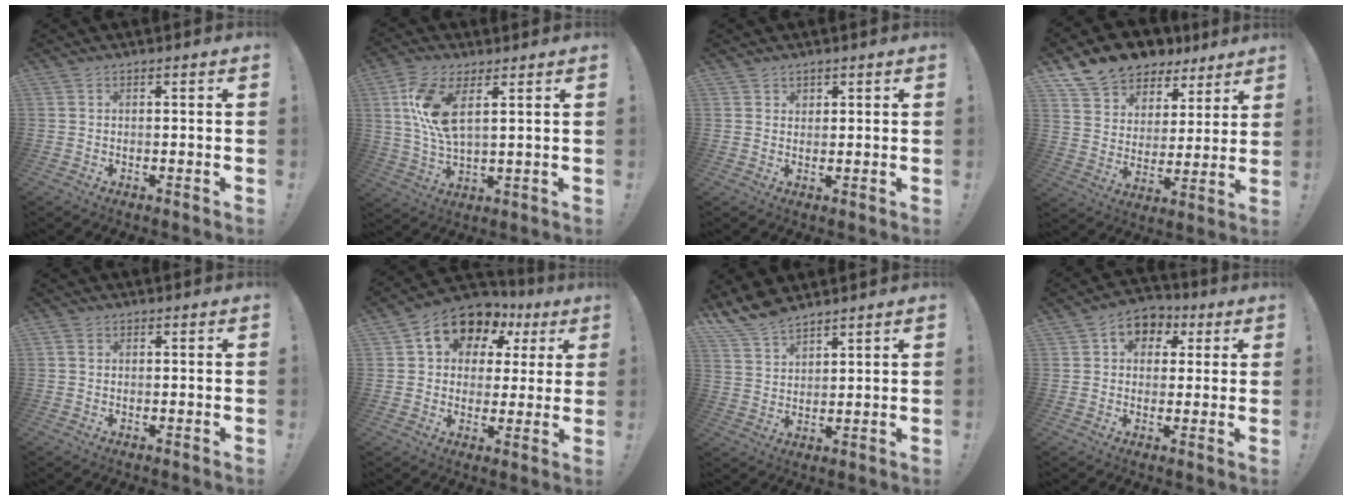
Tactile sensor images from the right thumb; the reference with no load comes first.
{"total": 11.5, "force": [4.5, 4.7, 9.5], "torque": [-0.189, -0.022, 0.082]}
{"total": 1.7, "force": [1.3, 1.0, 0.2], "torque": [0.010, -0.013, 0.020]}
{"total": 11.0, "force": [8.9, 6.3, 1.9], "torque": [-0.043, -0.071, 0.167]}
{"total": 1.3, "force": [0.3, 1.1, 0.6], "torque": [-0.010, 0.005, 0.006]}
{"total": 11.1, "force": [5.7, 8.0, 5.1], "torque": [-0.086, -0.034, 0.106]}
{"total": 8.3, "force": [7.3, 3.0, 2.5], "torque": [-0.060, -0.044, 0.144]}
{"total": 7.0, "force": [1.3, 6.2, 3.0], "torque": [-0.034, 0.000, 0.028]}